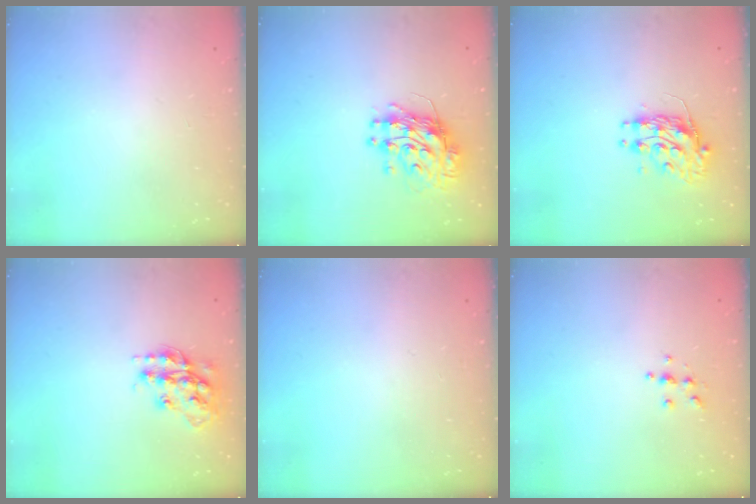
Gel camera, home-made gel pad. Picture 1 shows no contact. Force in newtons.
{"total": 11.5, "press": 11.4, "slide": 1.3}
{"total": 9.6, "press": 9.6, "slide": 0.7}
{"total": 14.6, "press": 14.5, "slide": 0.7}
{"total": 0.0}
{"total": 4.4, "press": 4.4, "slide": 0.4}